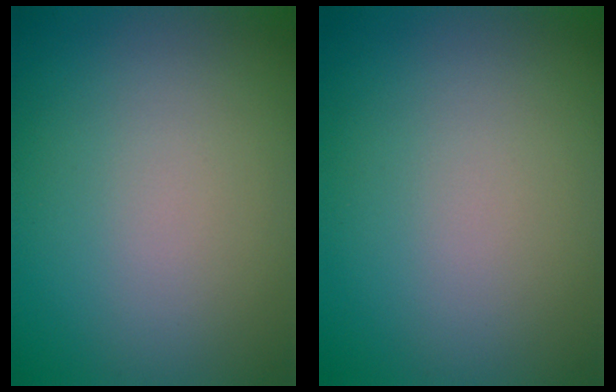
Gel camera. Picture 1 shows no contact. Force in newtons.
{"total": 0.0}